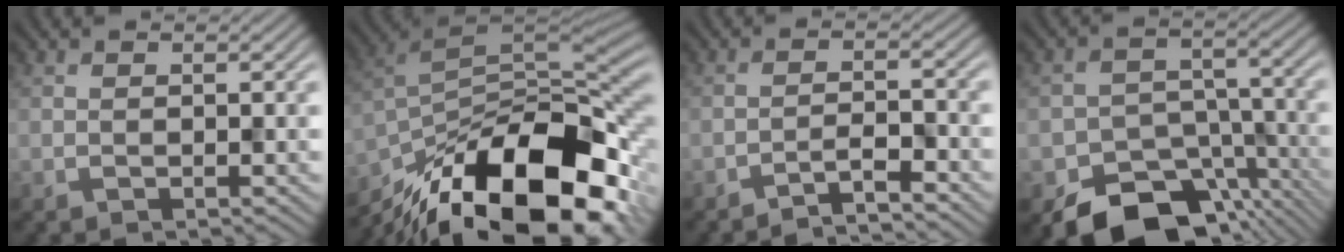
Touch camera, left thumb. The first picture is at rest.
{"total": 19.2, "force": [-11.3, 8.1, 13.3], "torque": [-0.247, -0.021, -0.177]}
{"total": 3.6, "force": [-3.1, 0.3, 1.7], "torque": [-0.026, 0.011, -0.059]}
{"total": 12.6, "force": [-8.2, 7.8, 5.6], "torque": [-0.089, -0.031, -0.118]}